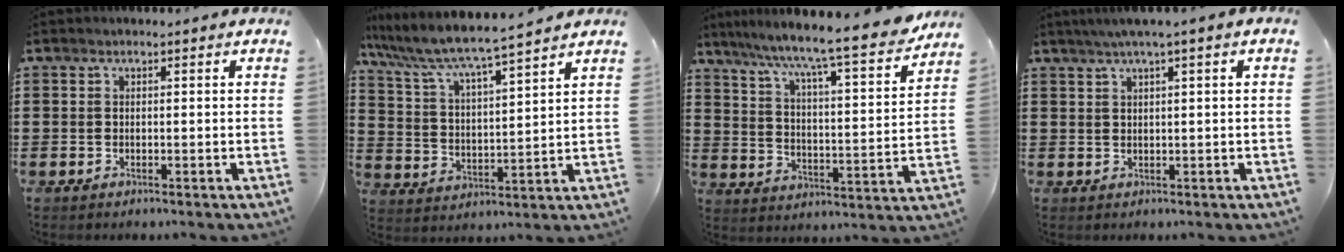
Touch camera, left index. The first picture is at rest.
{"total": 5.7, "force": [5.3, -0.1, 2.2], "torque": [-0.070, -0.036, 0.082]}
{"total": 7.6, "force": [6.6, -0.6, 3.7], "torque": [-0.093, -0.057, 0.099]}
{"total": 2.1, "force": [0.9, -0.3, 1.9], "torque": [-0.035, -0.001, 0.014]}